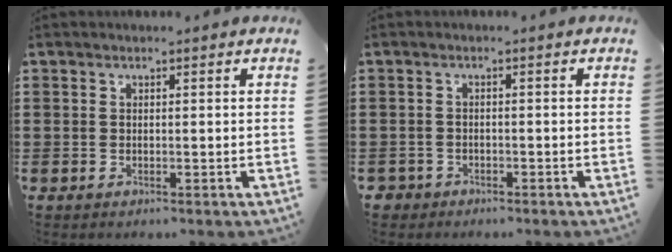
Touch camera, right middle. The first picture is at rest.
{"total": 1.8, "force": [-1.5, 1.0, -0.1], "torque": [-0.011, -0.002, -0.037]}